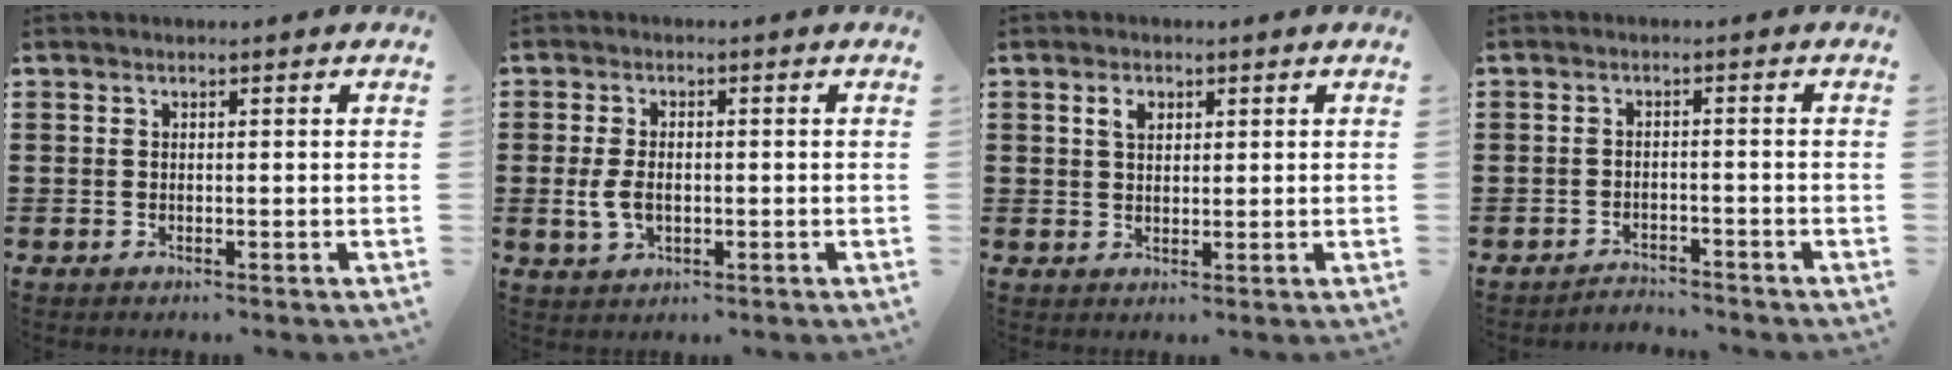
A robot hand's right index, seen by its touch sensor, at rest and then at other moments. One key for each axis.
{"total": 3.8, "fx": -0.5, "fy": 2.3, "fz": 2.9, "tx": -0.077, "ty": -0.002, "tz": -0.015}
{"total": 2.3, "fx": 1.1, "fy": 1.5, "fz": 1.4, "tx": -0.033, "ty": 0.007, "tz": 0.019}
{"total": 2.4, "fx": -2.4, "fy": 0.1, "fz": -0.3, "tx": -0.004, "ty": 0.002, "tz": -0.054}